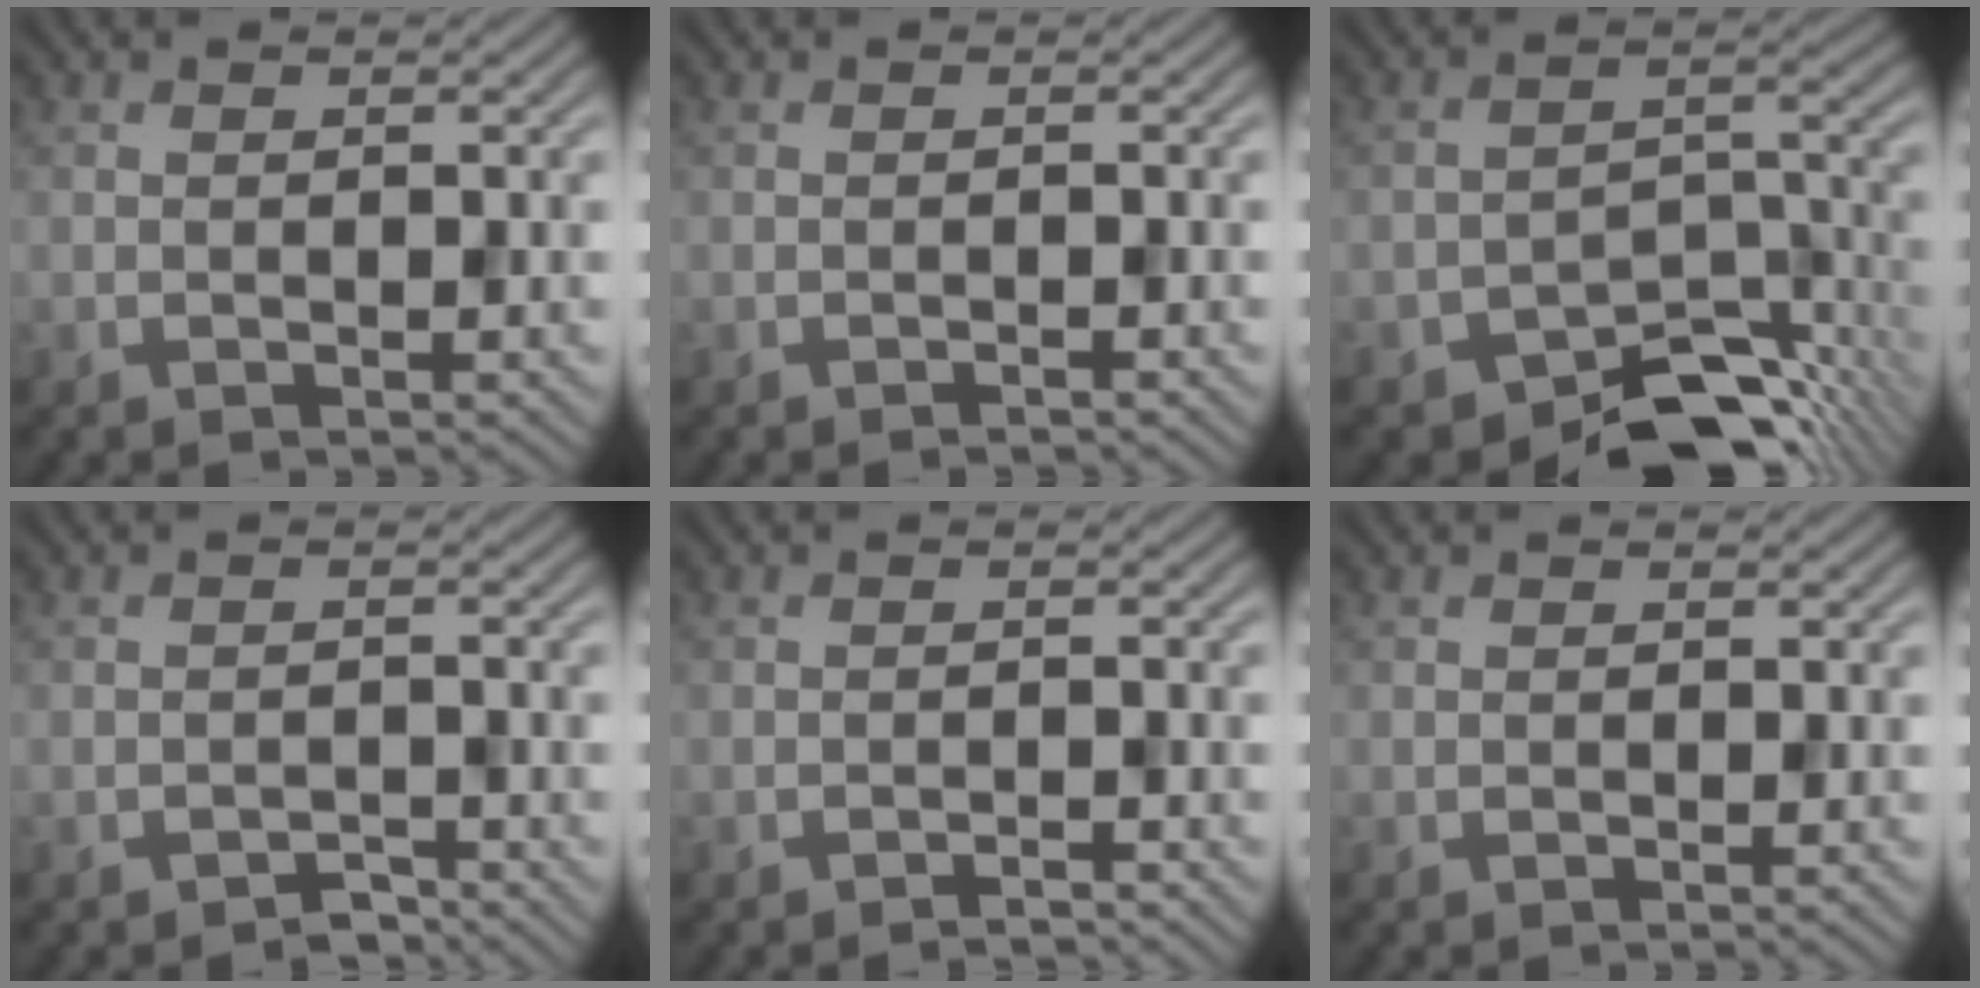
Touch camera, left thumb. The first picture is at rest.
{"total": 0.5, "force": [-0.5, 0.0, 0.1], "torque": [0.000, 0.002, -0.010]}
{"total": 10.1, "force": [-7.7, 4.3, 4.8], "torque": [-0.054, -0.012, -0.129]}
{"total": 1.7, "force": [-1.5, 0.6, 0.5], "torque": [-0.005, 0.003, -0.028]}
{"total": 1.1, "force": [-1.1, 0.1, 0.4], "torque": [-0.003, 0.002, -0.021]}
{"total": 0.0}